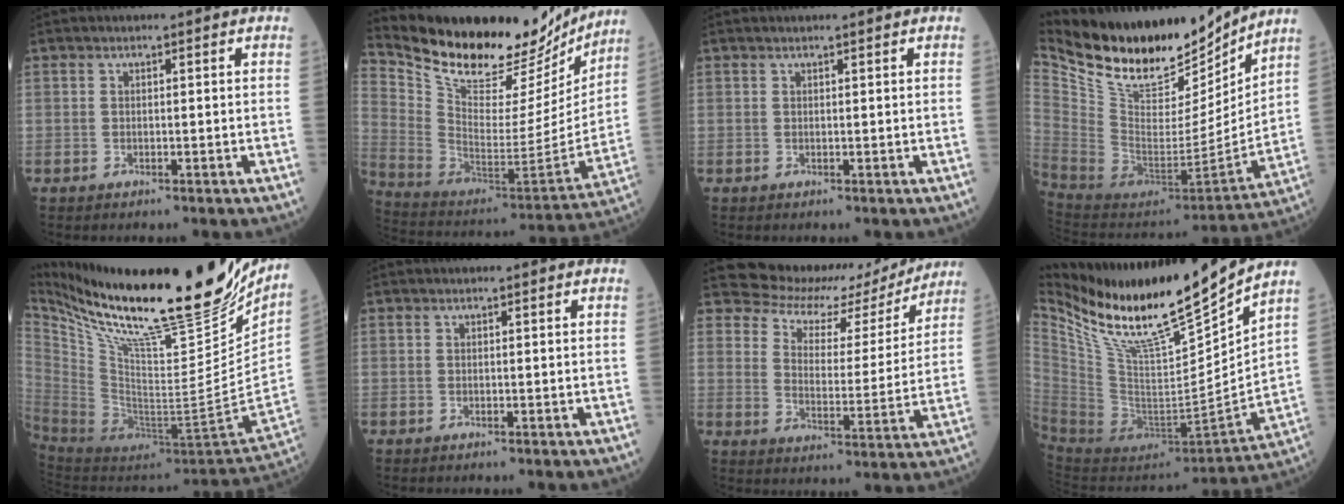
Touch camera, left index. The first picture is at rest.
{"total": 27.1, "force": [23.7, 7.1, 11.1], "torque": [-0.199, -0.032, 0.361]}
{"total": 1.7, "force": [1.6, -0.1, 0.6], "torque": [-0.006, 0.012, 0.025]}
{"total": 24.2, "force": [19.7, 8.6, 11.1], "torque": [-0.223, -0.030, 0.338]}
{"total": 33.8, "force": [25.0, 6.0, 22.0], "torque": [-0.380, -0.050, 0.395]}
{"total": 0.0}
{"total": 13.8, "force": [13.1, 4.3, 1.3], "torque": [-0.020, -0.005, 0.171]}
{"total": 21.8, "force": [18.2, 0.9, 12.0], "torque": [-0.211, -0.051, 0.332]}